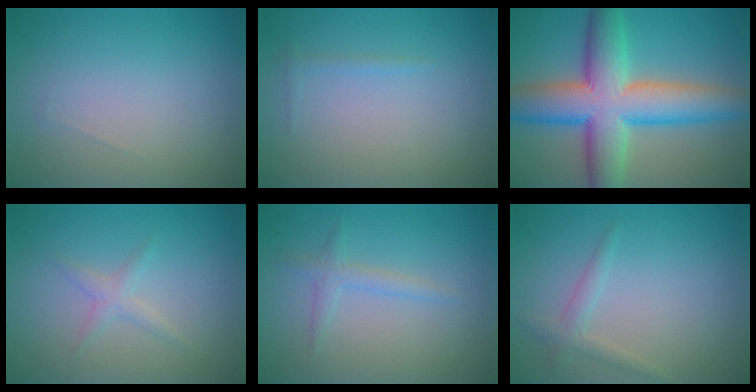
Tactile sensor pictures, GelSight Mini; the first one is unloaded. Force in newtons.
{"total": 0.6, "press": 0.6, "slide": 0.1}
{"total": 11.5, "press": 11.5, "slide": 0.1}
{"total": 1.8, "press": 1.8, "slide": 0.1}
{"total": 1.5, "press": 1.5, "slide": 0.1}
{"total": 1.6, "press": 1.6, "slide": 0.1}